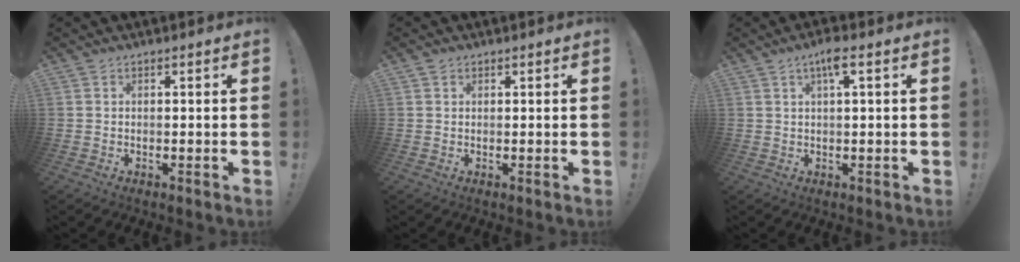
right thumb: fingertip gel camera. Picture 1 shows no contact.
{"total": 0.8, "force": [0.6, 0.5, 0.0], "torque": [0.004, -0.003, 0.011]}
{"total": 4.4, "force": [1.9, 0.5, 4.0], "torque": [-0.067, -0.002, 0.025]}